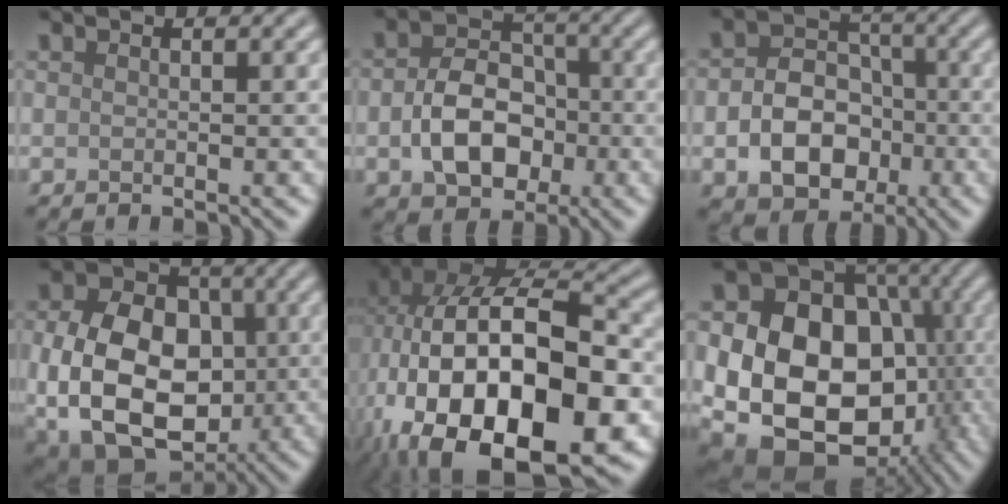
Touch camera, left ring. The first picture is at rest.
{"total": 6.3, "force": [-1.4, 4.6, 4.1], "torque": [-0.074, -0.004, -0.021]}
{"total": 7.2, "force": [-1.8, 5.4, 4.4], "torque": [-0.075, -0.011, -0.026]}
{"total": 14.2, "force": [-1.6, 10.2, 9.7], "torque": [-0.167, -0.020, -0.019]}
{"total": 20.8, "force": [-5.6, 11.6, 16.3], "torque": [-0.277, -0.029, -0.061]}
{"total": 19.1, "force": [-3.0, 14.7, 11.8], "torque": [-0.179, -0.022, -0.050]}